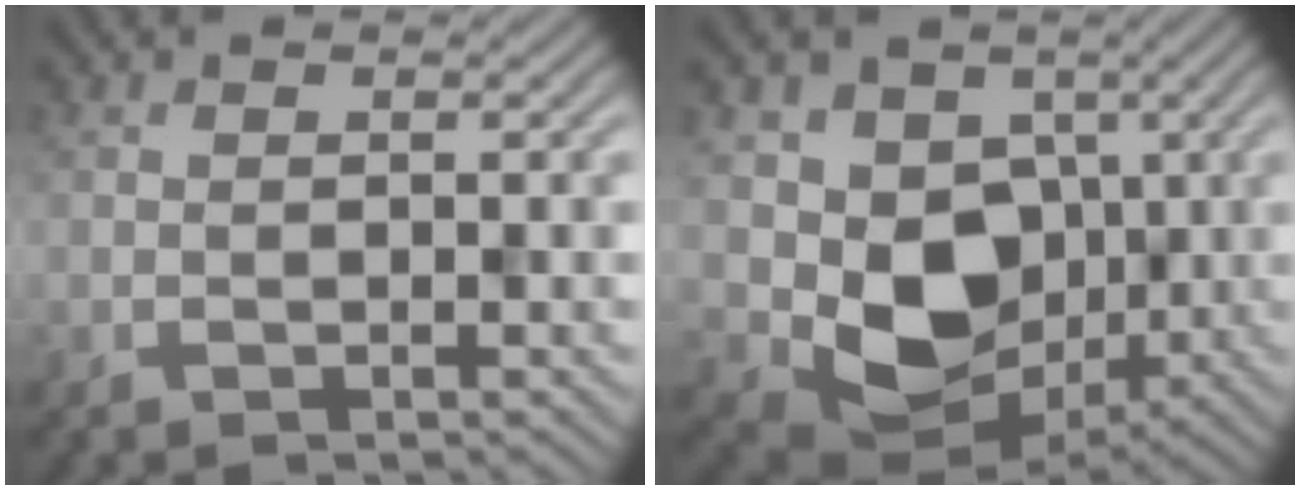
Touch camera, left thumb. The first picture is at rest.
{"total": 7.7, "force": [0.3, 6.9, 3.4], "torque": [-0.089, -0.031, 0.014]}